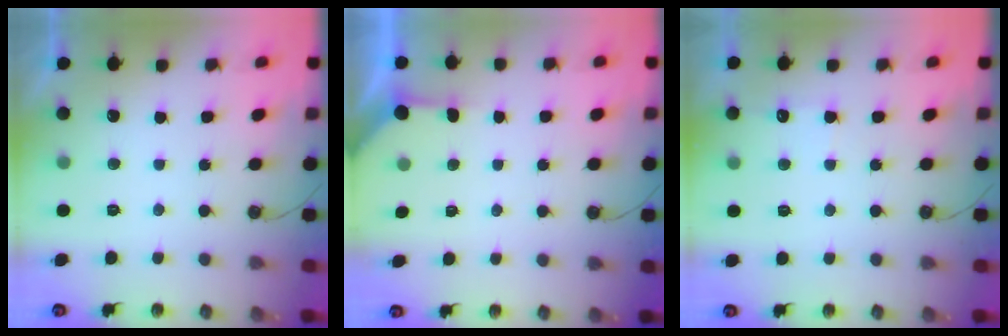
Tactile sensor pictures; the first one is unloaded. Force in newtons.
{"total": 2.1, "press": 2.1, "slide": 0.3}
{"total": 4.4, "press": 4.4, "slide": 0.4}